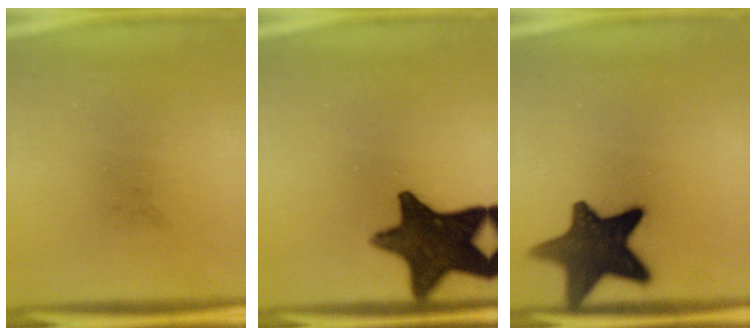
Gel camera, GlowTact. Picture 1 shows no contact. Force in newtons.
{"total": 15.0}
{"total": 14.8}